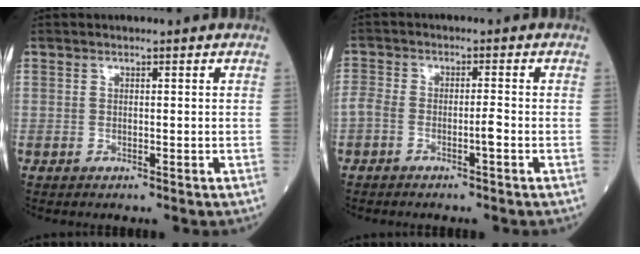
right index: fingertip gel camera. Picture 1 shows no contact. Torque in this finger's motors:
{"motor_torque": [0.83, -0.16, 0.35, 0.07]}